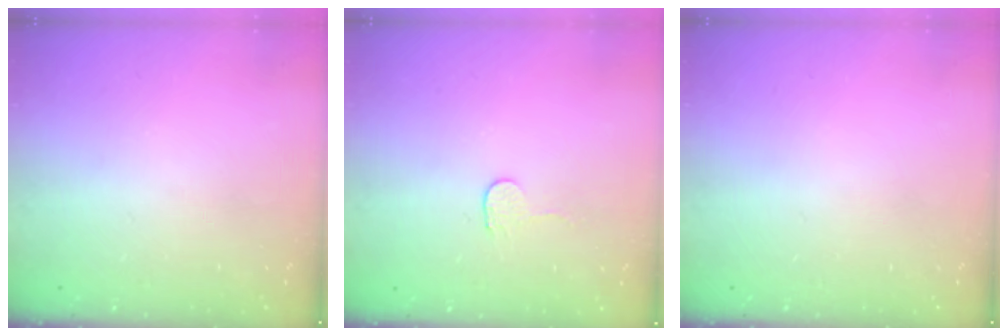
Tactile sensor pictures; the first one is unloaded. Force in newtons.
{"total": 2.7, "press": 2.7, "slide": 0.2}
{"total": 0.0}